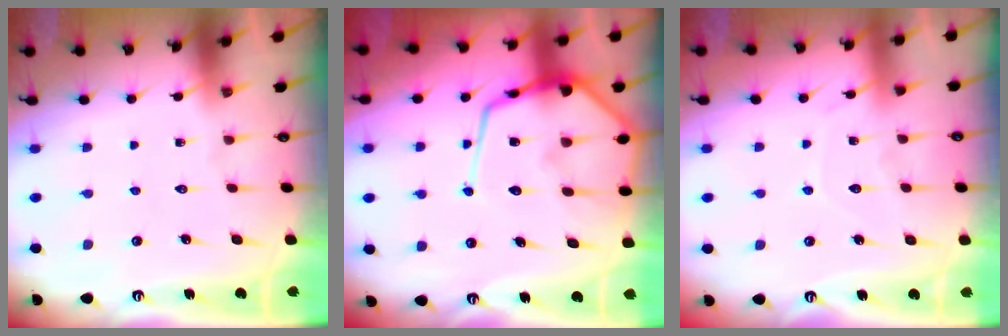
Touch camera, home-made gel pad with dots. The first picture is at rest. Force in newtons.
{"total": 16.8, "press": 16.8, "slide": 1.4}
{"total": 6.9, "press": 6.9, "slide": 0.5}